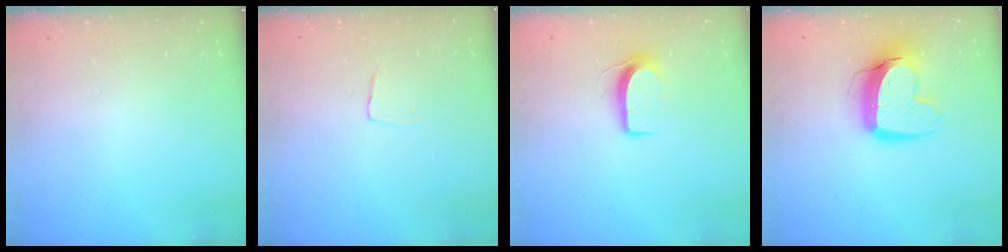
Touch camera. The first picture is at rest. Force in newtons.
{"total": 3.2, "press": 3.2, "slide": 0.2}
{"total": 7.9, "press": 7.9, "slide": 0.7}
{"total": 13.5, "press": 13.4, "slide": 1.4}